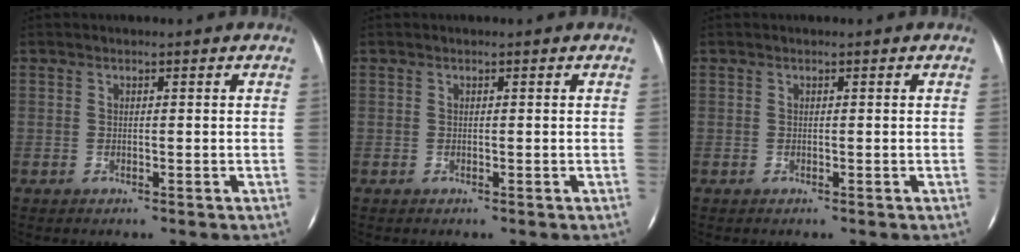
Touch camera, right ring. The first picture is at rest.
{"total": 0.0}
{"total": 0.0}